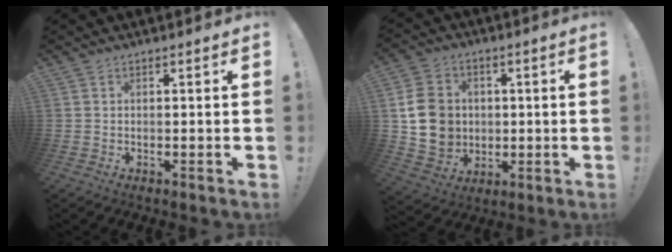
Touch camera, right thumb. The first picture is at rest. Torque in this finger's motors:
{"motor_torque": [-0.16, 0.62, -0.04, -0.06, 0.06]}